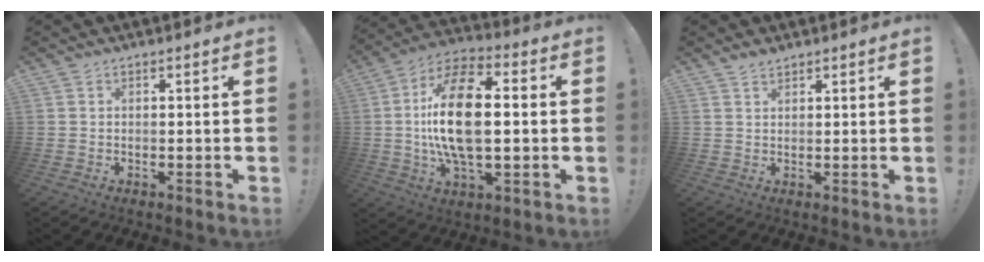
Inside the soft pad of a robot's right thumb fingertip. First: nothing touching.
{"total": 19.9, "force": [0.3, 9.4, 17.6], "torque": [-0.328, 0.003, -0.003]}
{"total": 2.2, "force": [1.9, 0.8, 0.7], "torque": [-0.011, -0.008, 0.036]}